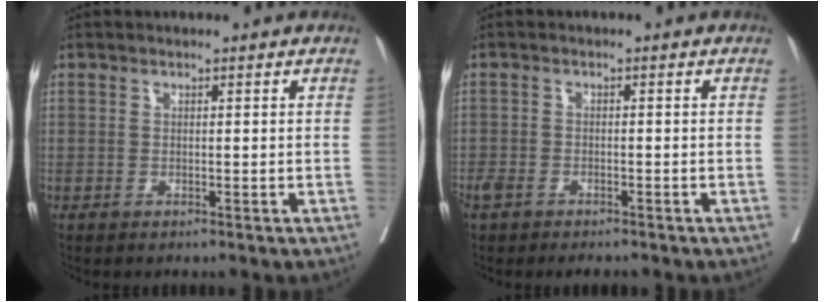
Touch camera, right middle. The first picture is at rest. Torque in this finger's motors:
{"motor_torque": [0.14, -0.06, 0.10, 0.07]}